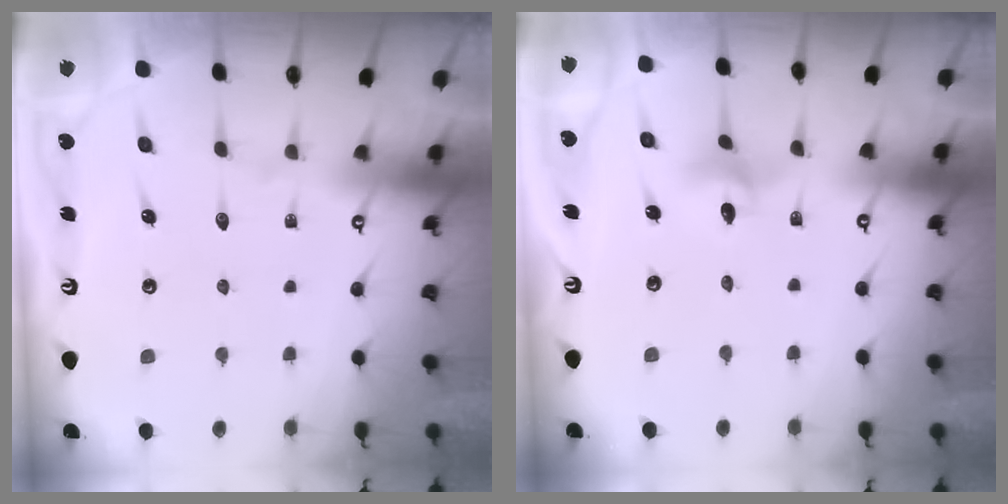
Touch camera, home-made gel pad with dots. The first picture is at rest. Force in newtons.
{"total": 3.4, "press": 3.4, "slide": 0.5}